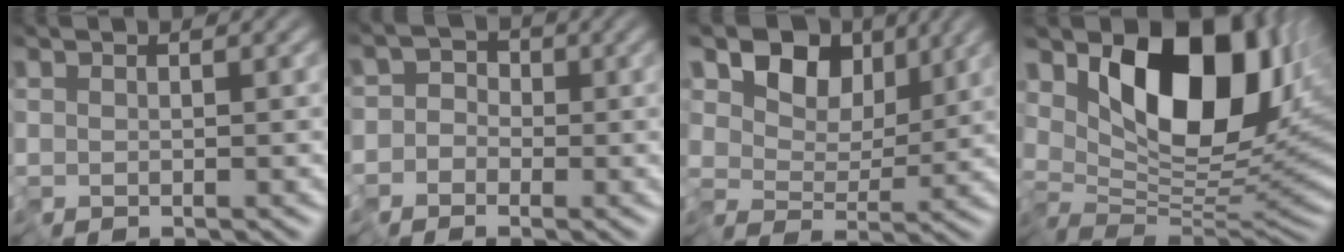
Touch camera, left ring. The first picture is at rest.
{"total": 3.2, "force": [-2.1, 2.4, 0.3], "torque": [0.023, 0.011, -0.049]}
{"total": 6.5, "force": [3.2, 4.2, 3.8], "torque": [-0.064, -0.003, 0.042]}
{"total": 11.5, "force": [4.1, 5.9, 8.9], "torque": [-0.128, -0.011, 0.072]}